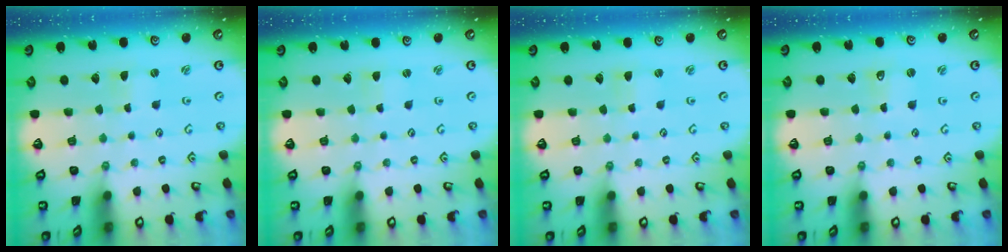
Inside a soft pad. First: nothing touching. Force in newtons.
{"total": 1.3, "press": 1.3, "slide": 0.2}
{"total": 1.7, "press": 1.7, "slide": 0.3}
{"total": 1.5, "press": 1.5, "slide": 0.1}